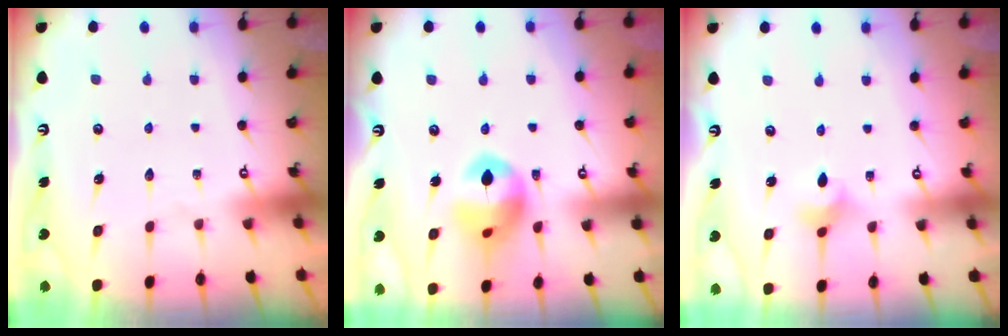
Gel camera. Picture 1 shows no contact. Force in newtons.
{"total": 12.6, "press": 12.6, "slide": 1.2}
{"total": 3.6, "press": 3.6, "slide": 0.6}